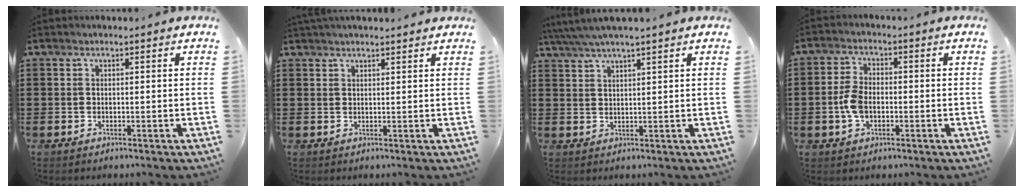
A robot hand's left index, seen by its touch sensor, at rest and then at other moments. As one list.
[{"total": 1.5, "force": [1.5, 0.2, 0.4], "torque": [-0.010, 0.002, 0.028]}, {"total": 3.5, "force": [2.9, -0.3, 1.9], "torque": [-0.044, -0.005, 0.052]}, {"total": 5.0, "force": [-1.0, 3.0, 3.9], "torque": [-0.099, -0.003, -0.024]}]